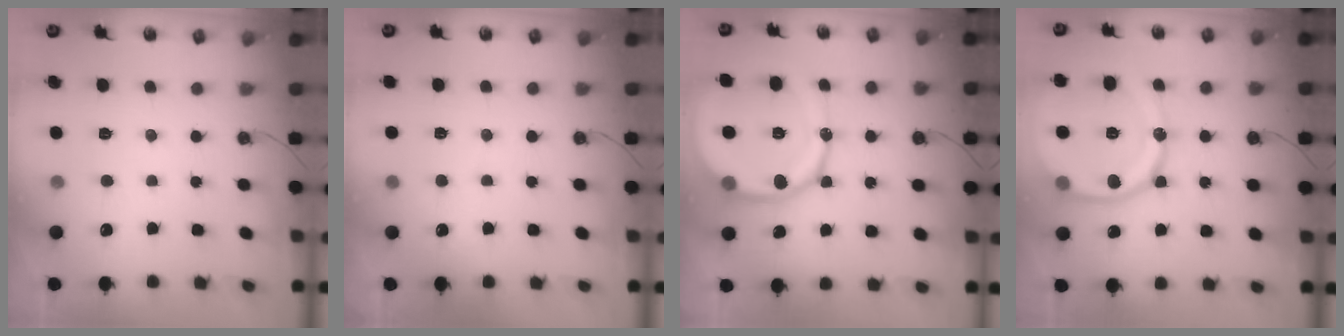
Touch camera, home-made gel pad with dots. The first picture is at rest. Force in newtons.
{"total": 2.7, "press": 2.6, "slide": 0.2}
{"total": 18.3, "press": 18.1, "slide": 2.0}
{"total": 20.1, "press": 20.0, "slide": 2.2}